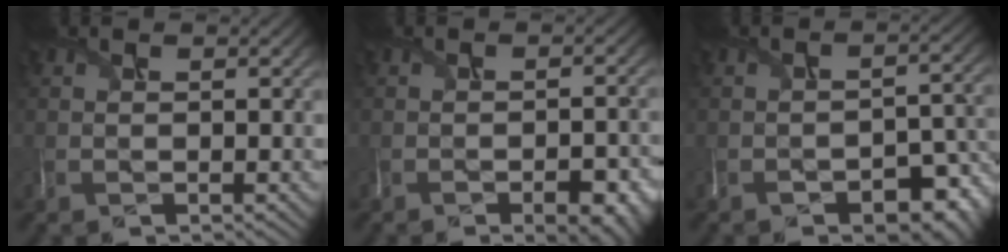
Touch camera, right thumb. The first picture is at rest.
{"total": 5.9, "force": [-3.6, 2.1, 4.2], "torque": [-0.041, -0.008, -0.037]}
{"total": 6.8, "force": [-4.9, 2.7, 3.9], "torque": [-0.055, -0.016, -0.065]}